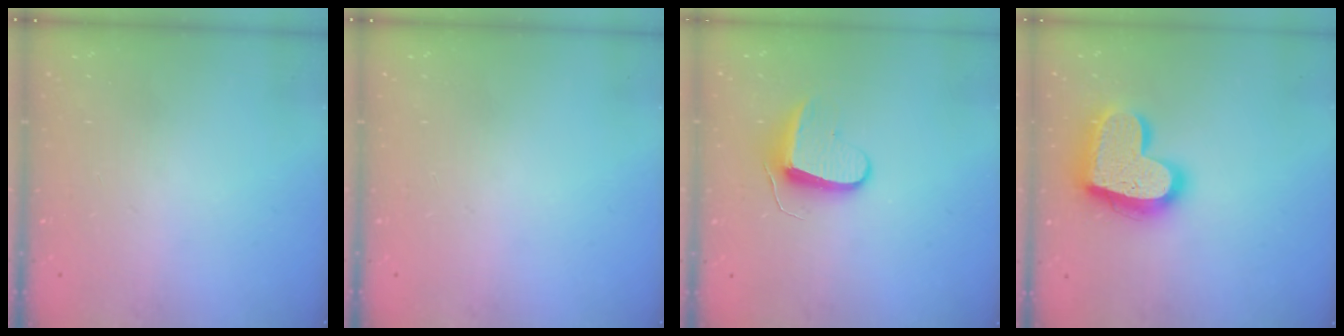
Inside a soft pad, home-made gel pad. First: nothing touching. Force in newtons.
{"total": 0.0}
{"total": 8.7, "press": 8.7, "slide": 0.5}
{"total": 20.4, "press": 20.3, "slide": 1.7}